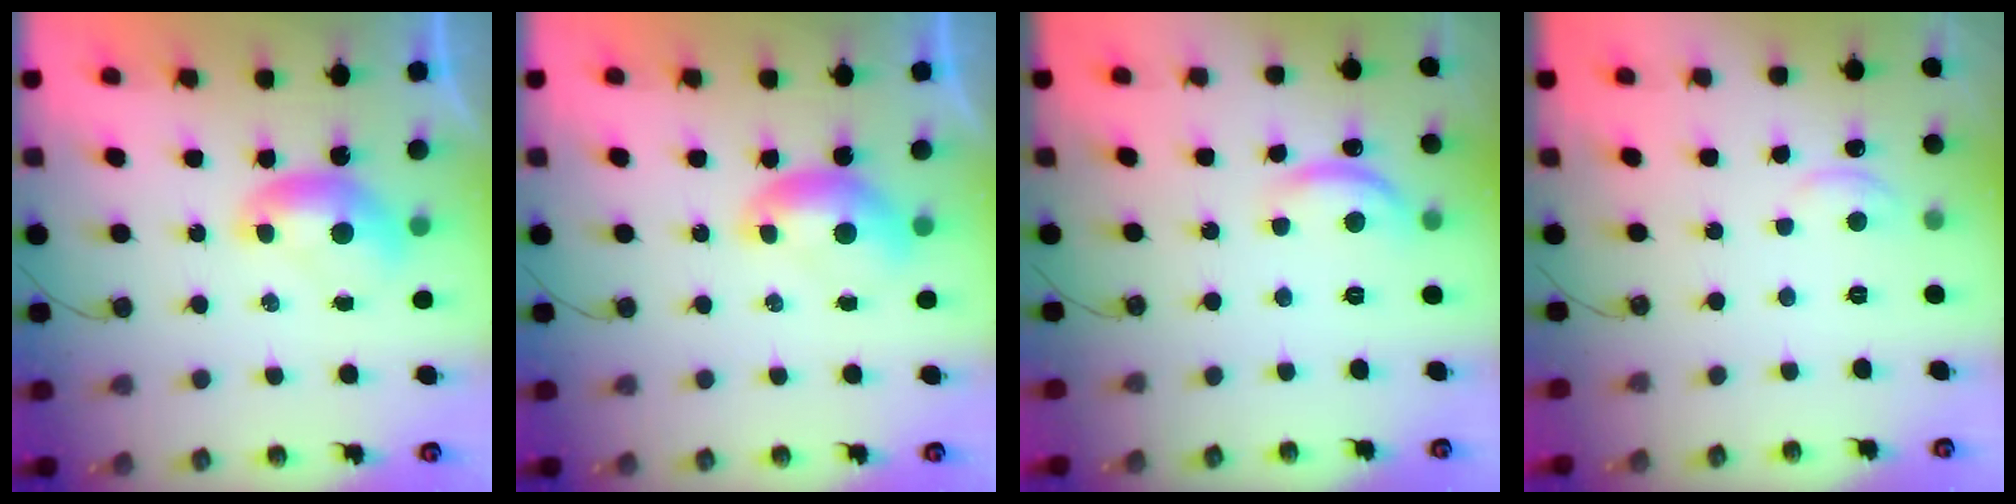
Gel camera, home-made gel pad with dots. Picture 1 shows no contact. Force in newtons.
{"total": 0.0}
{"total": 4.4, "press": 4.3, "slide": 0.7}
{"total": 2.6, "press": 2.6, "slide": 0.1}